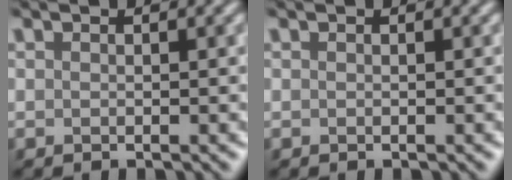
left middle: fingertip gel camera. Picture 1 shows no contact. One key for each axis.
{"total": 0.0}